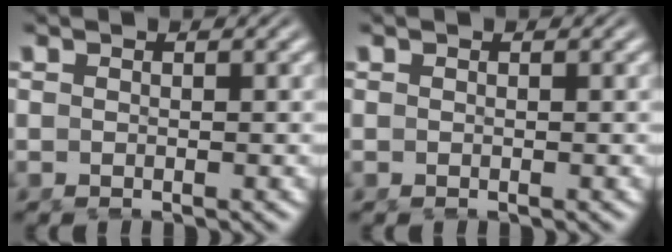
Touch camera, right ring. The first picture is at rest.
{"total": 0.0}